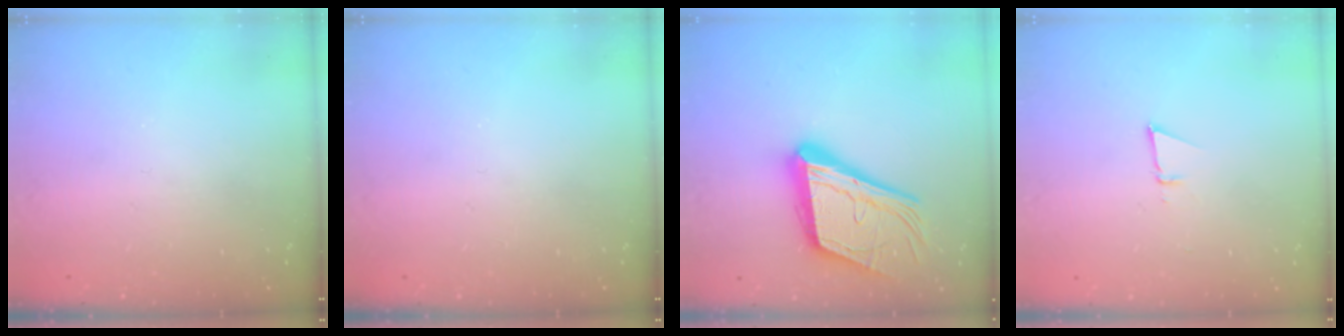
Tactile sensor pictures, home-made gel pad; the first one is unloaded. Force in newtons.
{"total": 0.0}
{"total": 23.2, "press": 22.8, "slide": 3.7}
{"total": 3.0, "press": 2.9, "slide": 0.8}